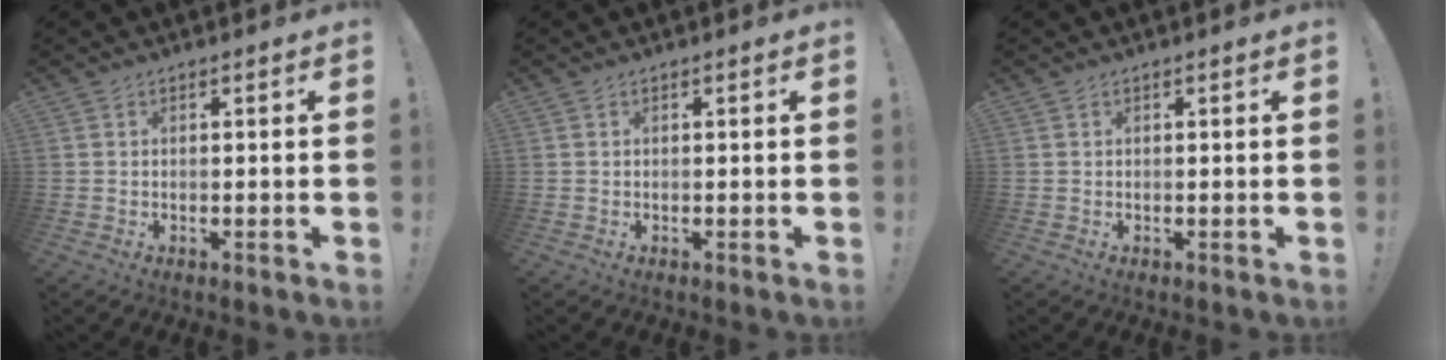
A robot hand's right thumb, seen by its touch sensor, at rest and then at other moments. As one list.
[{"total": 0.0}, {"total": 0.0}]